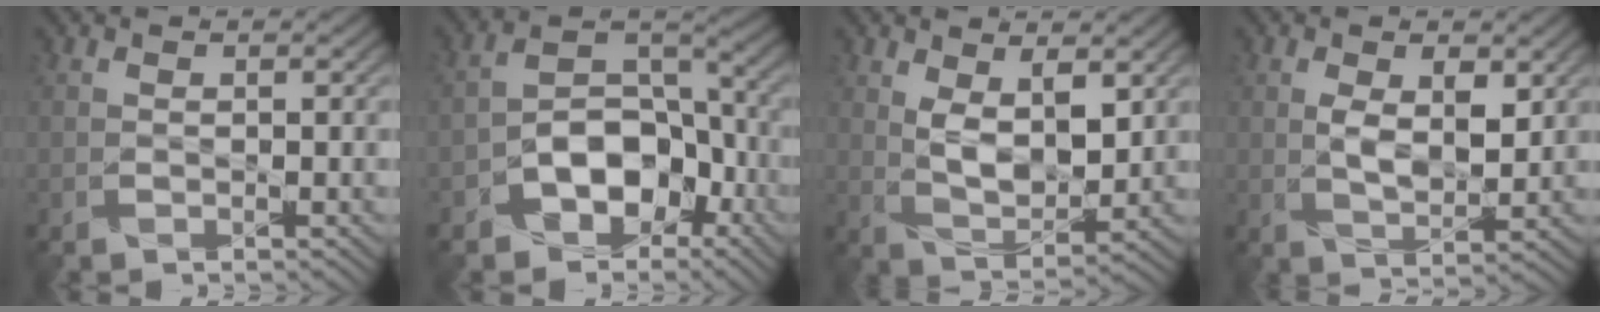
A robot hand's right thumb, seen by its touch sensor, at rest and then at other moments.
{"total": 9.5, "force": [-4.6, 6.3, 5.5], "torque": [-0.092, -0.003, -0.092]}
{"total": 6.1, "force": [2.1, 3.1, 4.8], "torque": [-0.099, -0.011, 0.045]}
{"total": 5.1, "force": [1.2, 2.5, 4.2], "torque": [-0.087, -0.008, 0.026]}